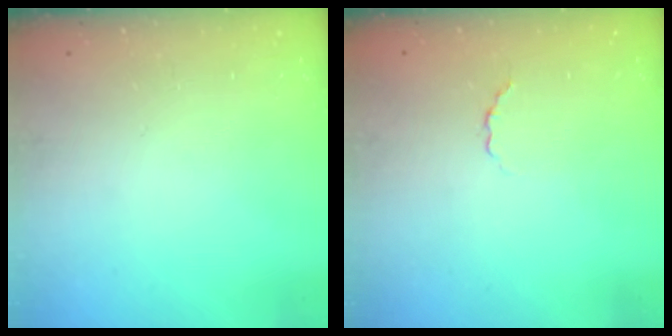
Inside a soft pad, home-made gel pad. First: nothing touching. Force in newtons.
{"total": 1.8, "press": 1.6, "slide": 0.8}